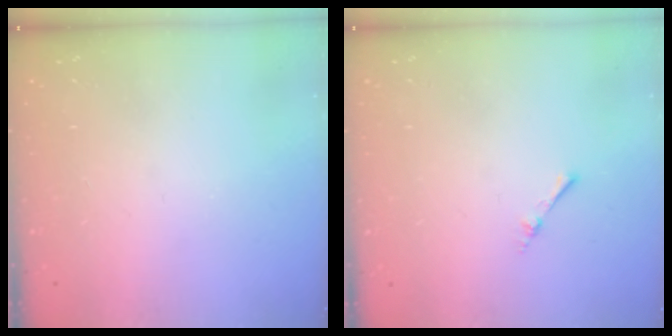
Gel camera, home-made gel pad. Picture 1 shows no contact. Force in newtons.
{"total": 1.7, "press": 1.7, "slide": 0.3}